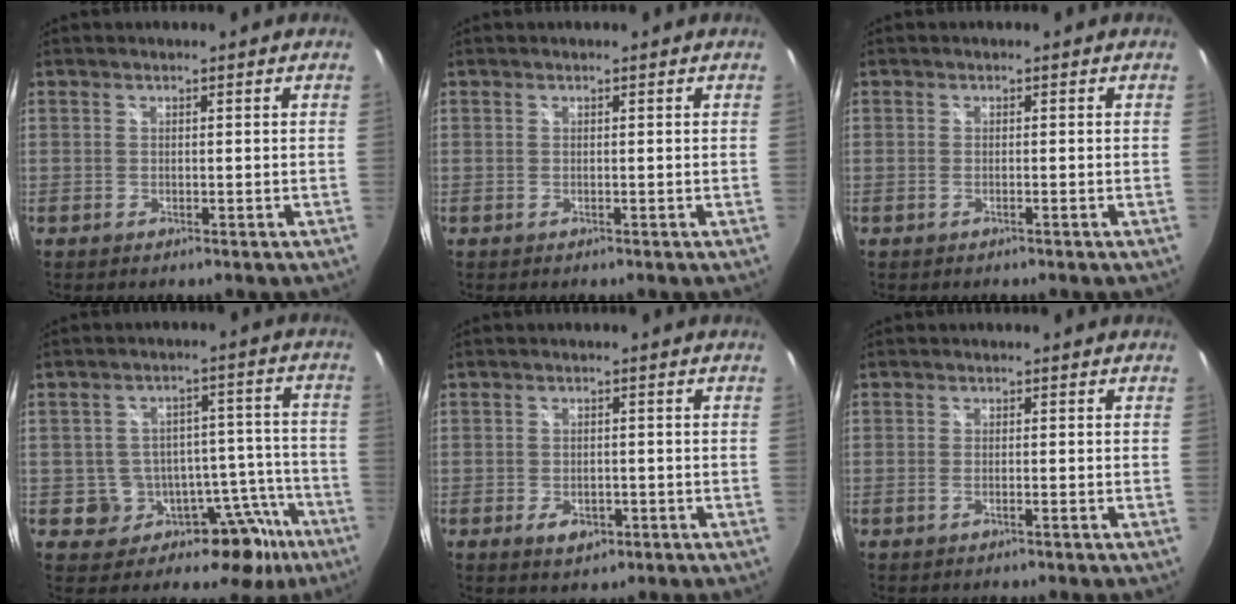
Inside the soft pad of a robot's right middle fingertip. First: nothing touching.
{"total": 0.0}
{"total": 0.6, "force": [-0.5, 0.1, 0.4], "torque": [-0.008, 0.001, -0.010]}
{"total": 14.8, "force": [-8.7, 9.9, 6.8], "torque": [-0.084, 0.028, -0.089]}
{"total": 3.9, "force": [-1.8, 2.4, 2.4], "torque": [-0.049, -0.006, -0.026]}
{"total": 1.1, "force": [-0.9, 0.1, 0.7], "torque": [-0.018, 0.002, -0.016]}